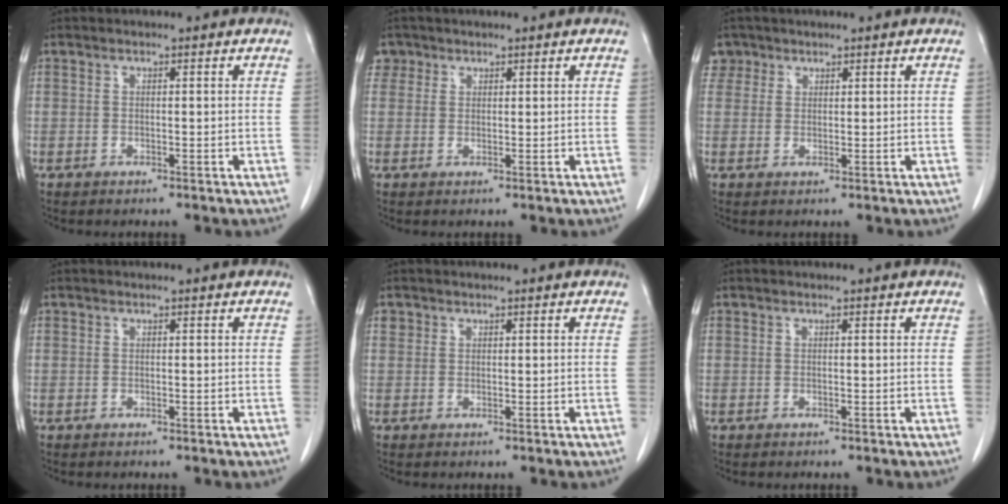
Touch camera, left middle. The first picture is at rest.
{"total": 2.3, "force": [1.3, 1.9, -0.1], "torque": [0.012, 0.009, 0.019]}
{"total": 2.7, "force": [1.7, 2.2, -0.2], "torque": [0.013, 0.008, 0.028]}
{"total": 0.0}
{"total": 0.9, "force": [0.5, 0.8, 0.0], "torque": [0.010, 0.003, 0.006]}
{"total": 0.0}